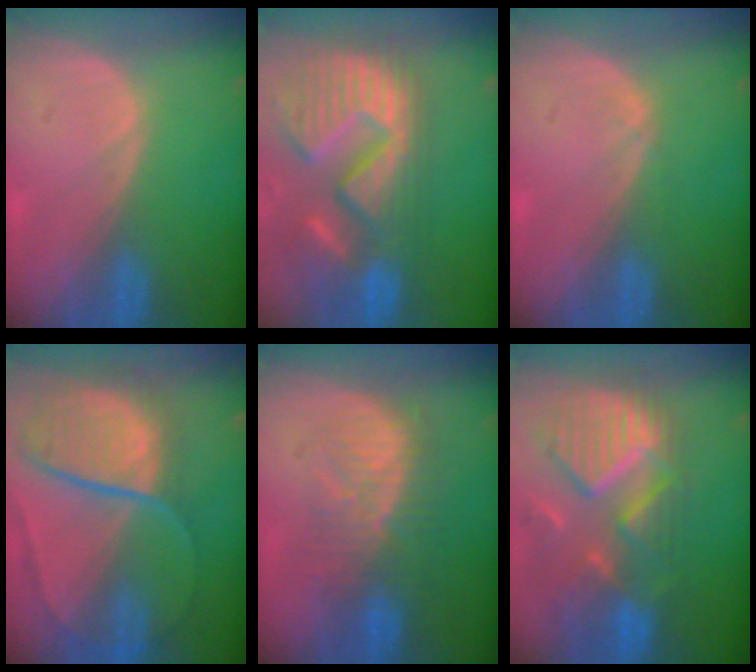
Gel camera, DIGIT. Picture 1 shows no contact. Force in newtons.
{"total": 14.9, "press": 12.4, "slide": 8.2}
{"total": 0.7, "press": 0.6, "slide": 0.2}
{"total": 10.7, "press": 9.0, "slide": 5.9}
{"total": 8.4, "press": 8.2, "slide": 2.0}
{"total": 12.1, "press": 10.5, "slide": 6.0}